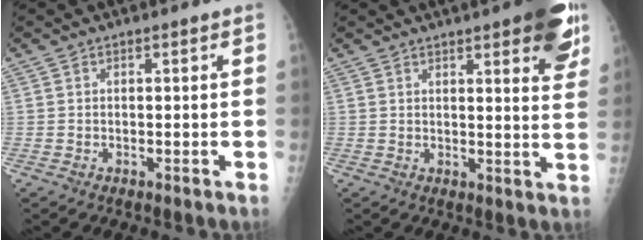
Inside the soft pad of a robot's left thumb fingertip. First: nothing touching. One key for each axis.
{"total": 13.2, "fx": 7.6, "fy": 3.5, "fz": 10.2, "tx": -0.099, "ty": -0.030, "tz": 0.087}